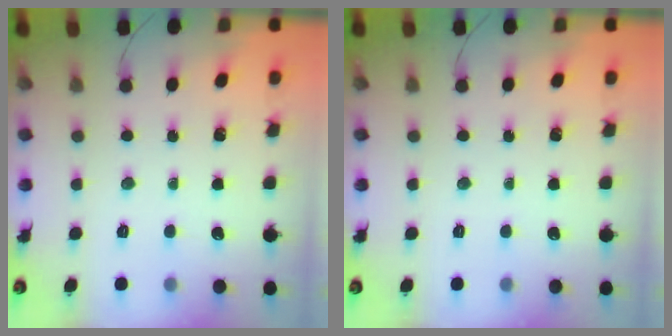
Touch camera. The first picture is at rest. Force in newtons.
{"total": 0.0}